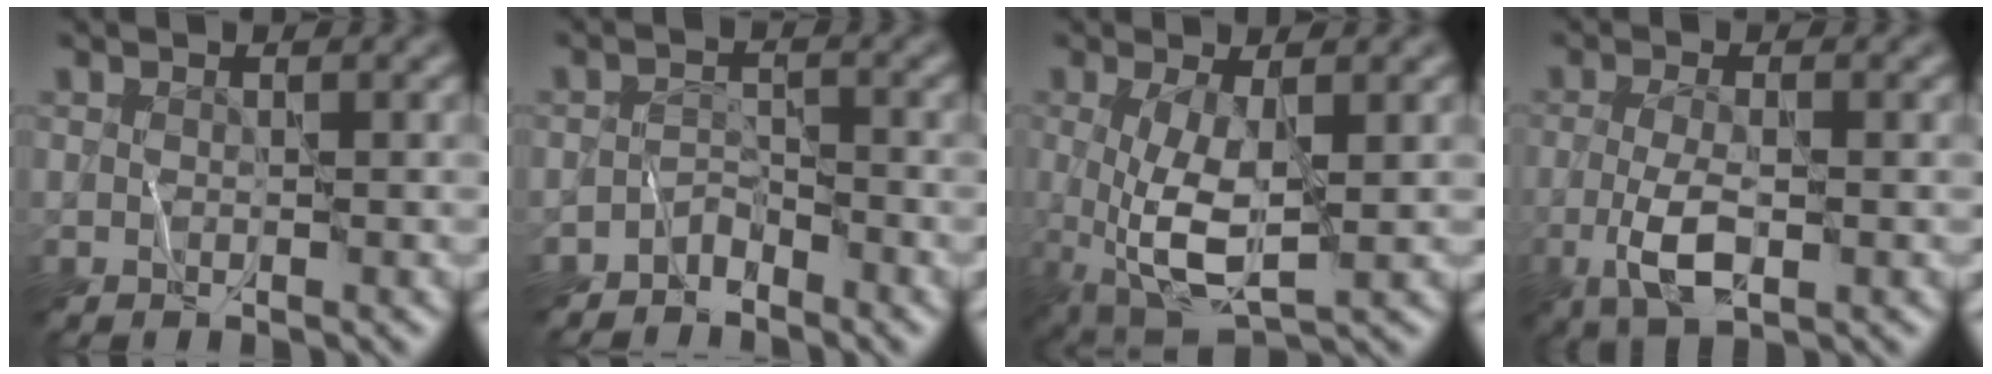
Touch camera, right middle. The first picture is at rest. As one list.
[{"total": 2.0, "force": [-1.8, 0.9, 0.2], "torque": [0.005, 0.010, -0.040]}, {"total": 5.6, "force": [0.1, 1.8, 5.3], "torque": [-0.123, -0.011, 0.003]}, {"total": 4.1, "force": [-1.2, 1.5, 3.7], "torque": [-0.078, -0.005, -0.026]}]